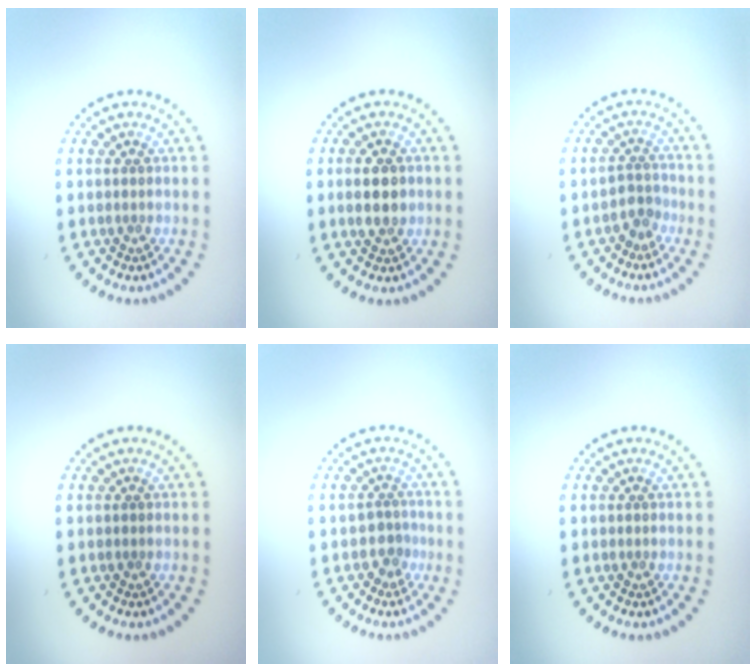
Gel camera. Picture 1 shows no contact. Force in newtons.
{"total": 2.8, "press": 2.8, "slide": 0.2}
{"total": 1.8, "press": 1.2, "slide": 1.3}
{"total": 0.0}
{"total": 1.8, "press": 1.1, "slide": 1.3}
{"total": 0.0}